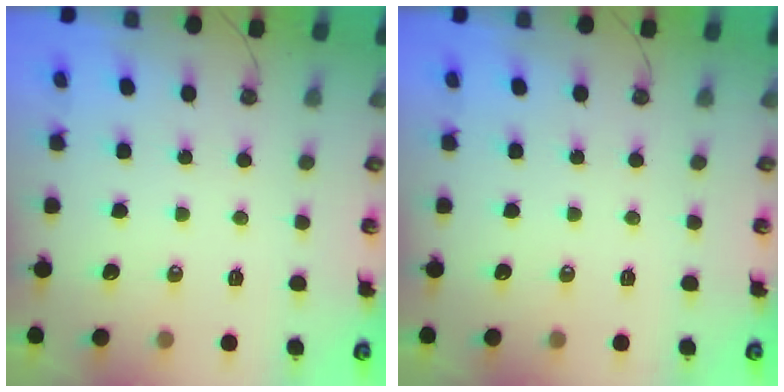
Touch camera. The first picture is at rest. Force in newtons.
{"total": 0.0}